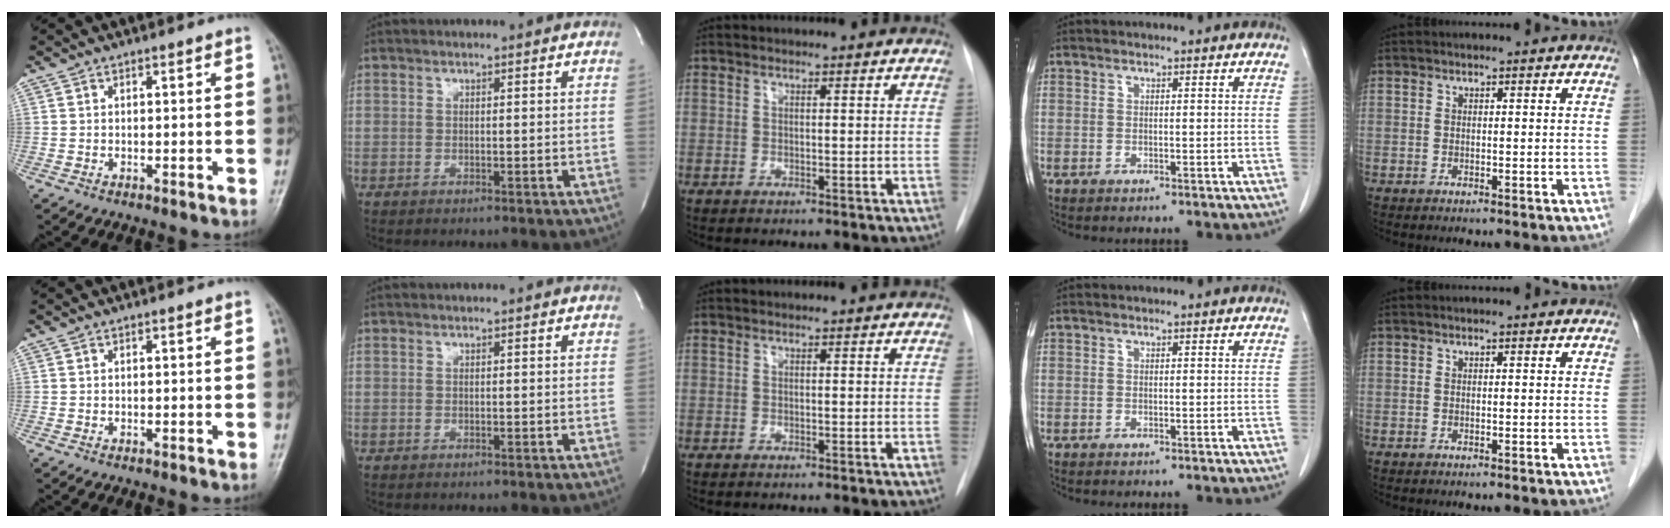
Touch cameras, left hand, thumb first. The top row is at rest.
{}